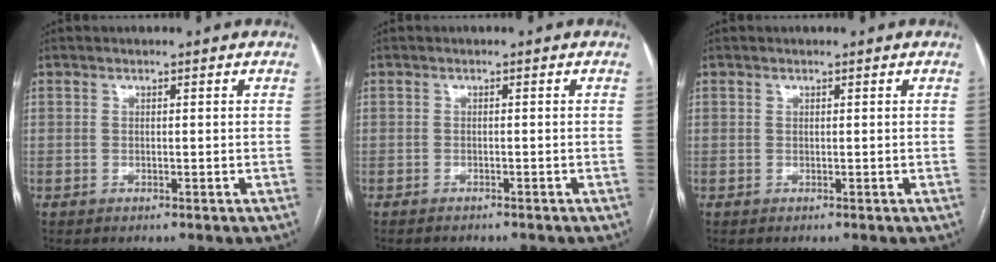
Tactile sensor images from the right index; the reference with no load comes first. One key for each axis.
{"total": 3.6, "fx": -3.2, "fy": 1.3, "fz": 1.3, "tx": -0.019, "ty": -0.003, "tz": -0.035}
{"total": 0.0}